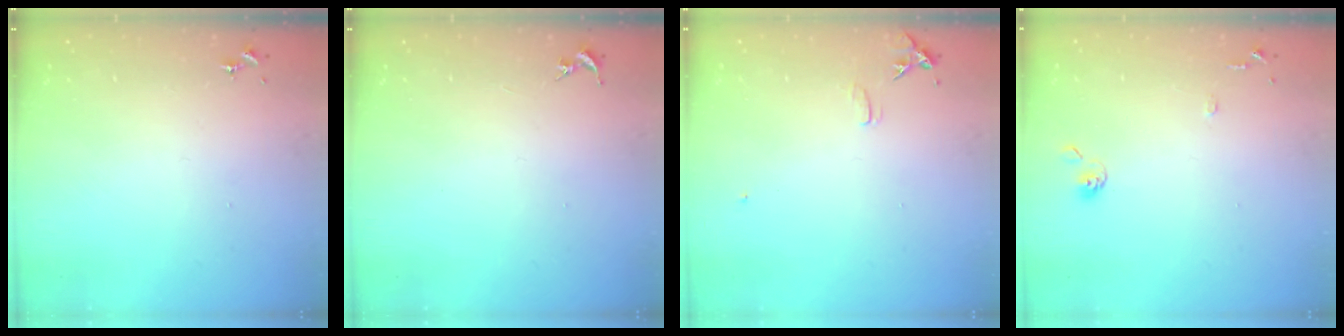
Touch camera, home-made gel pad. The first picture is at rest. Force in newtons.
{"total": 0.0}
{"total": 6.3, "press": 6.2, "slide": 0.7}
{"total": 7.0, "press": 7.0, "slide": 0.7}